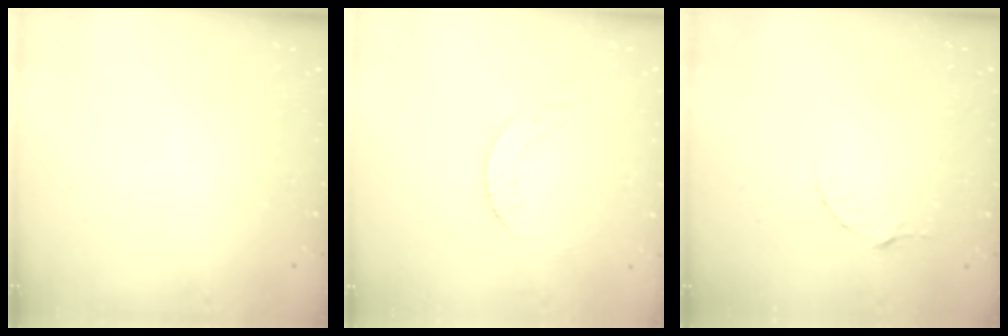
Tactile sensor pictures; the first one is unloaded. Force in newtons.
{"total": 3.8, "press": 3.8, "slide": 0.1}
{"total": 4.1, "press": 4.1, "slide": 0.4}